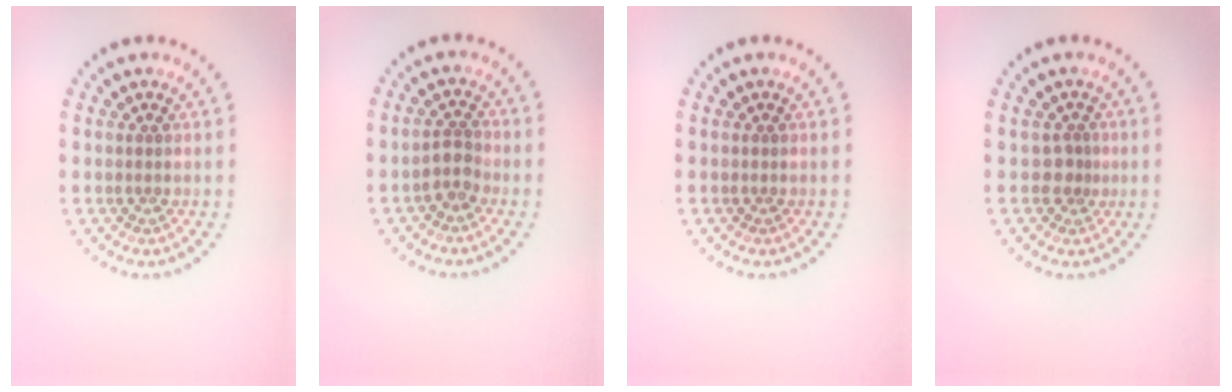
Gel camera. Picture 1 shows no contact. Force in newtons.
{"total": 1.8, "press": 1.5, "slide": 1.0}
{"total": 0.0}
{"total": 1.3, "press": 0.8, "slide": 1.0}